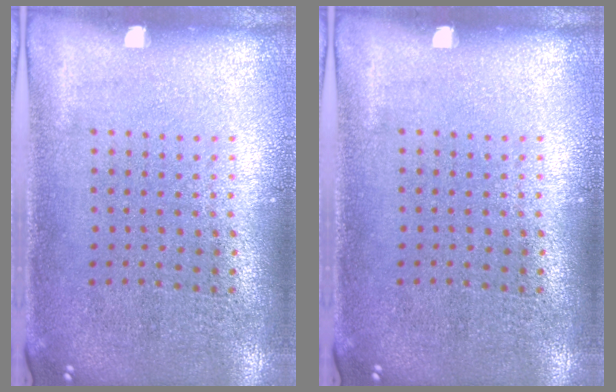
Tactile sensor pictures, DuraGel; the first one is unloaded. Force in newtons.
{"total": 0.0}